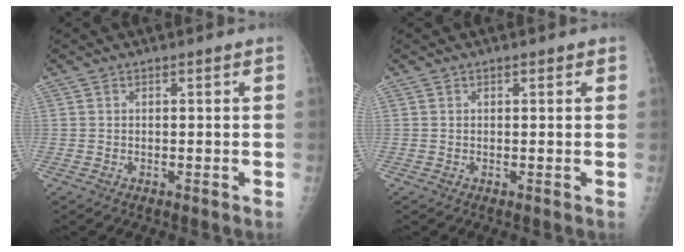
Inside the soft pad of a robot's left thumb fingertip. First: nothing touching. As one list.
[{"total": 0.7, "force": [0.5, 0.4, 0.4], "torque": [-0.002, -0.001, 0.003]}]